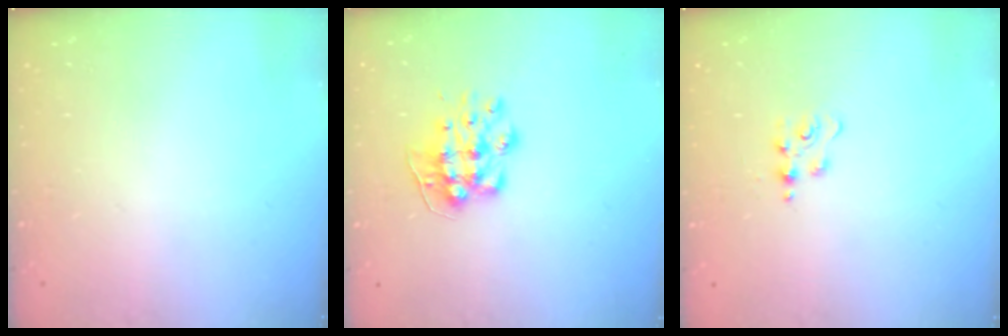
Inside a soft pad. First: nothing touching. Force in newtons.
{"total": 8.9, "press": 8.9, "slide": 0.2}
{"total": 3.8, "press": 3.8, "slide": 0.4}